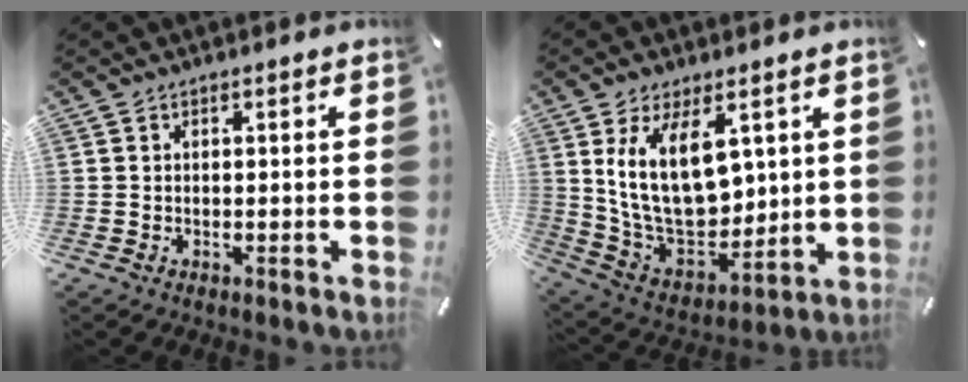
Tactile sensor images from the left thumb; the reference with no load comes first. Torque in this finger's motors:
{"motor_torque": [2.50, 2.52, 2.24, -0.53, 0.47]}